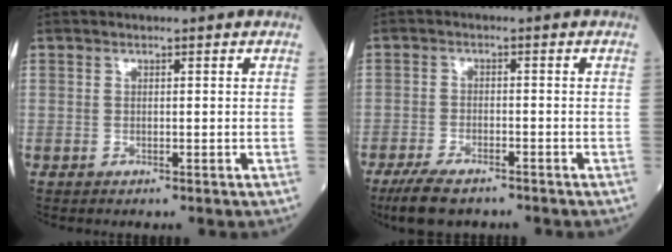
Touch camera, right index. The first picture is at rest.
{"total": 6.7, "force": [-5.3, 2.0, 3.6], "torque": [-0.068, -0.012, -0.092]}